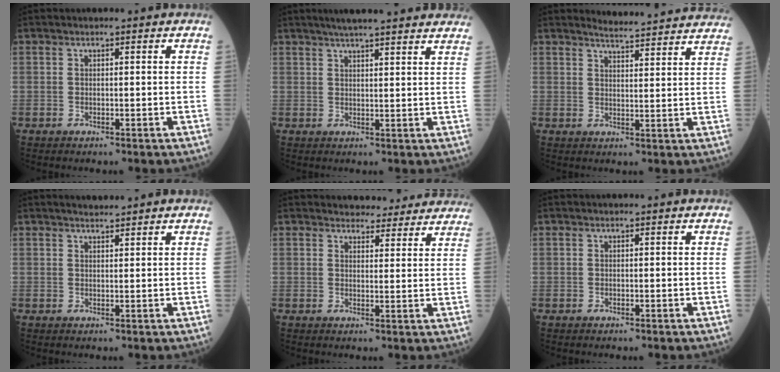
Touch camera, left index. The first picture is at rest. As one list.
[{"total": 13.9, "force": [12.1, 1.0, 6.8], "torque": [-0.094, 0.029, 0.147]}, {"total": 13.6, "force": [13.2, 0.6, 3.1], "torque": [-0.033, -0.024, 0.145]}, {"total": 1.9, "force": [1.8, 0.0, 0.5], "torque": [-0.010, 0.007, 0.034]}, {"total": 9.4, "force": [8.9, 2.6, 1.5], "torque": [0.004, 0.004, 0.088]}, {"total": 0.0}]